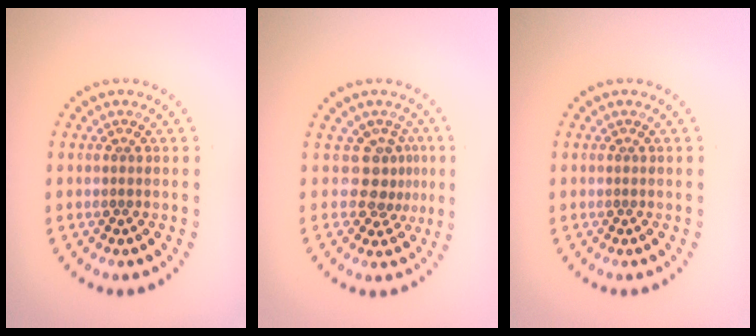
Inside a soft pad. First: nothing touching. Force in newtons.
{"total": 2.6, "press": 1.9, "slide": 1.8}
{"total": 0.0}